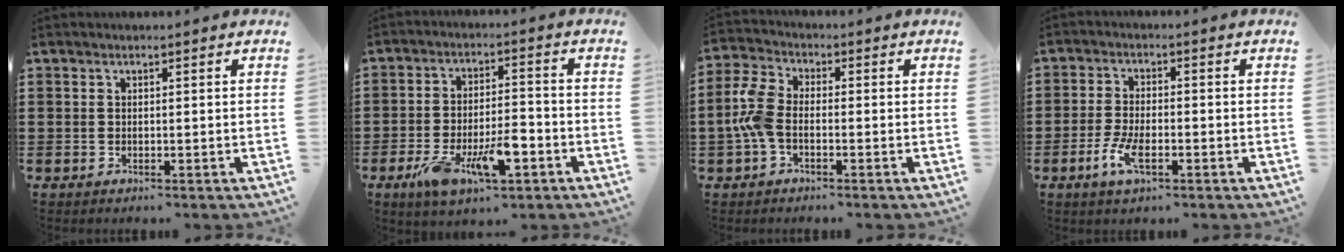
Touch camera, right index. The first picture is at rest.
{"total": 9.8, "force": [-4.5, 3.8, 7.9], "torque": [-0.154, 0.002, -0.076]}
{"total": 6.3, "force": [-1.2, 3.6, 5.0], "torque": [-0.133, 0.000, -0.032]}
{"total": 5.1, "force": [-2.1, 2.1, 4.2], "torque": [-0.096, -0.003, -0.044]}